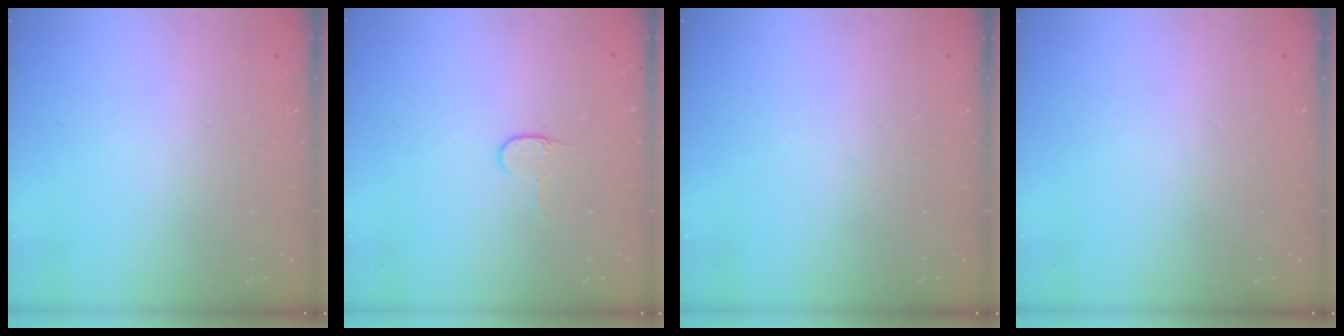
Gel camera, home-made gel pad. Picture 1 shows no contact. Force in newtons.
{"total": 4.3, "press": 4.3, "slide": 0.4}
{"total": 0.0}
{"total": 0.0}